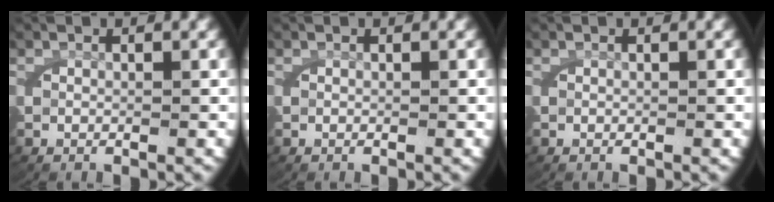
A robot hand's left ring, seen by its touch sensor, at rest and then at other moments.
{"total": 0.0}
{"total": 0.0}